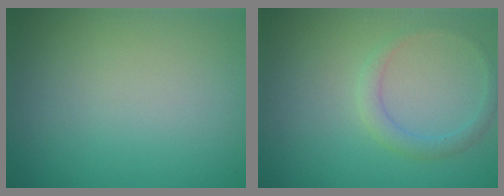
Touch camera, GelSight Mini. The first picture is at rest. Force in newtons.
{"total": 1.6, "press": 1.6, "slide": 0.2}